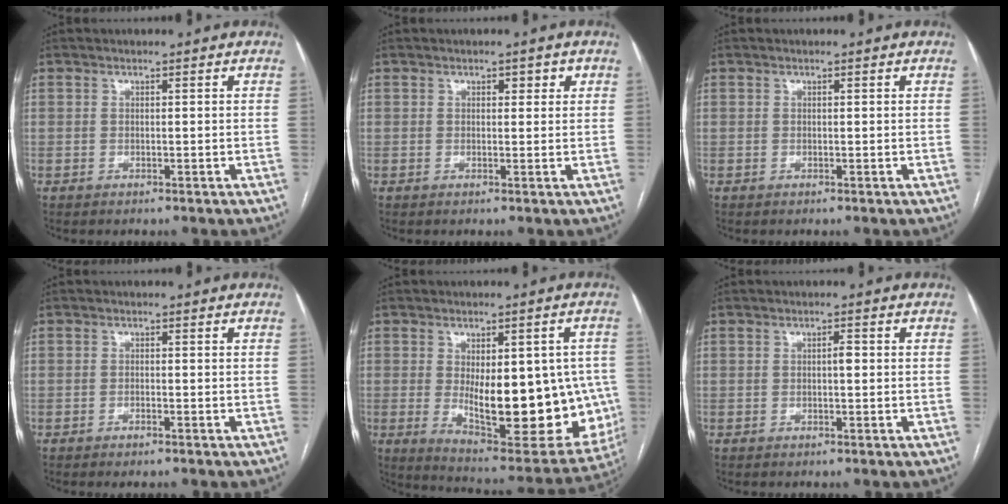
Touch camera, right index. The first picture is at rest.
{"total": 1.7, "force": [0.8, 1.0, 1.1], "torque": [-0.009, 0.004, 0.009]}
{"total": 0.0}
{"total": 1.0, "force": [-0.8, 0.0, 0.6], "torque": [-0.013, -0.001, -0.012]}
{"total": 21.0, "force": [-1.9, 8.0, 19.4], "torque": [-0.222, -0.001, 0.003]}
{"total": 1.1, "force": [0.0, 0.3, 1.0], "torque": [-0.014, 0.003, 0.000]}